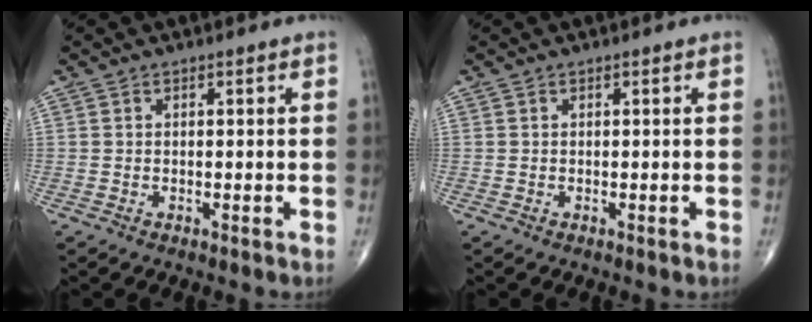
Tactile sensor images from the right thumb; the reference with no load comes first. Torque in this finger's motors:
{"motor_torque": [-0.02, 0.02, -0.03, -0.03, 0.00]}